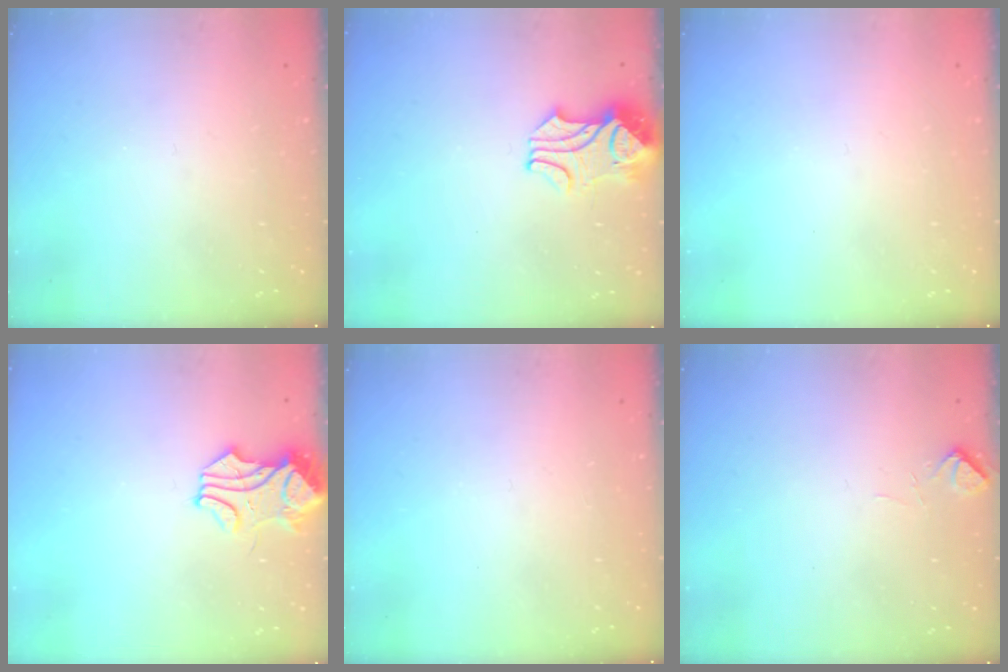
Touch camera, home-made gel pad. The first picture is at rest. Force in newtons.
{"total": 2.5, "press": 2.3, "slide": 1.0}
{"total": 0.0}
{"total": 1.7, "press": 1.5, "slide": 0.8}
{"total": 0.0}
{"total": 2.7, "press": 2.6, "slide": 0.6}